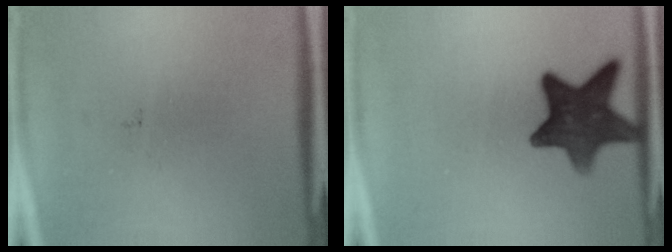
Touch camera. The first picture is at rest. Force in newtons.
{"total": 12.7}